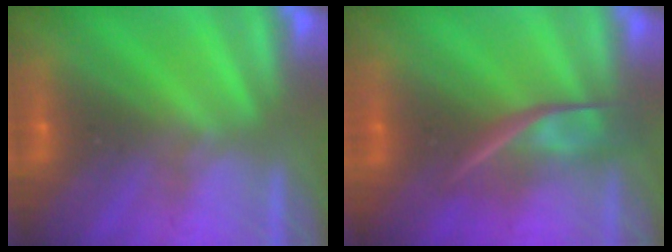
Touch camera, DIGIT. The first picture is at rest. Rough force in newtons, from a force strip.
{"total": 2.4}